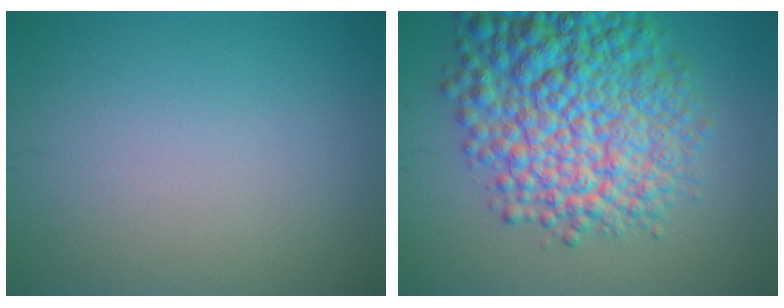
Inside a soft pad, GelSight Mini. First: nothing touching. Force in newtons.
{"total": 11.7, "press": 11.7, "slide": 0.4}